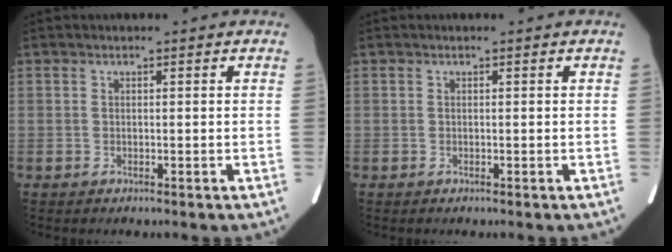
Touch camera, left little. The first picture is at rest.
{"total": 0.0}